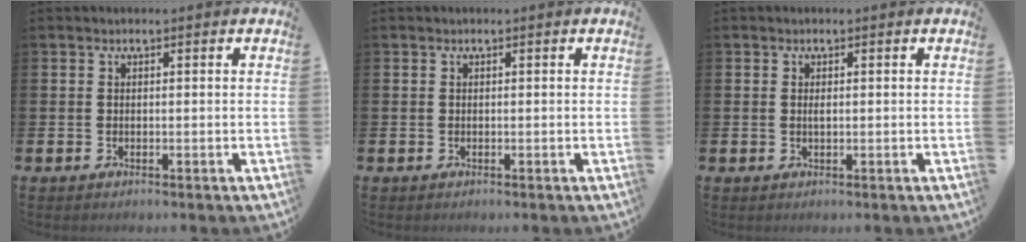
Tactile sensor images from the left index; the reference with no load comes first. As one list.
[{"total": 0.0}, {"total": 0.7, "force": [0.2, 0.2, 0.6], "torque": [-0.013, 0.000, 0.004]}]